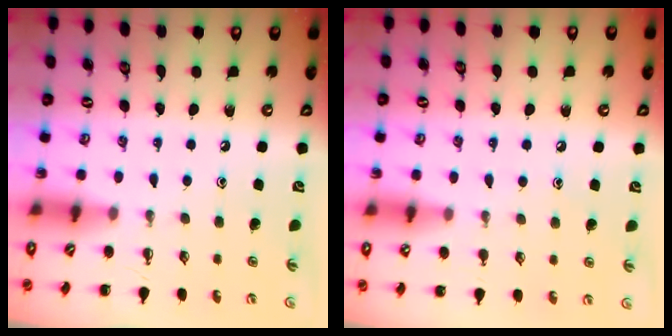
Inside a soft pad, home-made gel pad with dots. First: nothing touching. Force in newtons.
{"total": 5.0, "press": 4.8, "slide": 1.4}